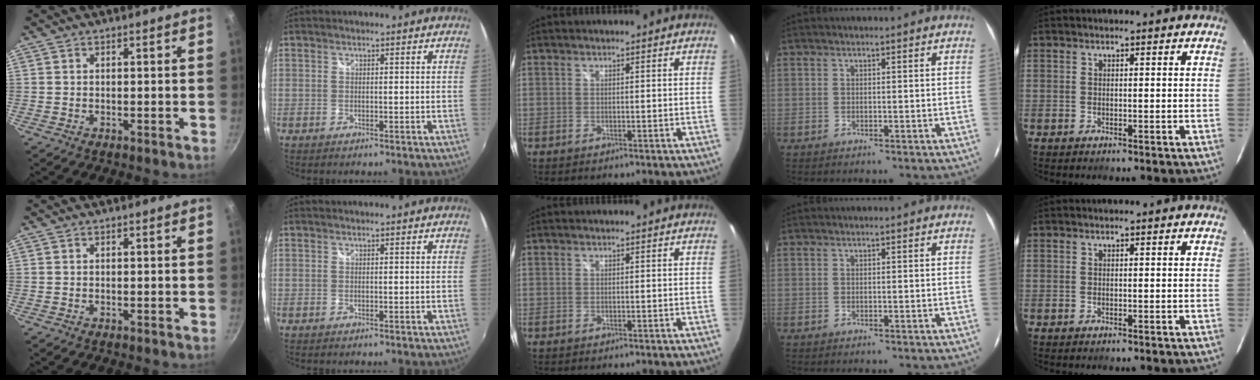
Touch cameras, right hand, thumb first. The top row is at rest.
{}